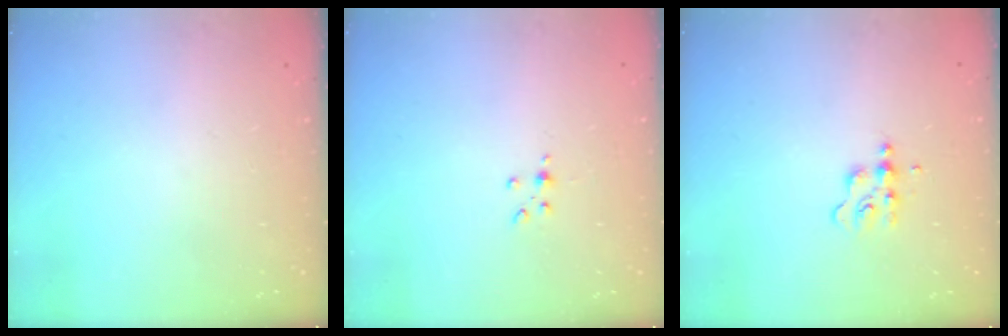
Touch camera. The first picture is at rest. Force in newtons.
{"total": 2.0, "press": 1.9, "slide": 0.5}
{"total": 3.8, "press": 3.8, "slide": 0.4}